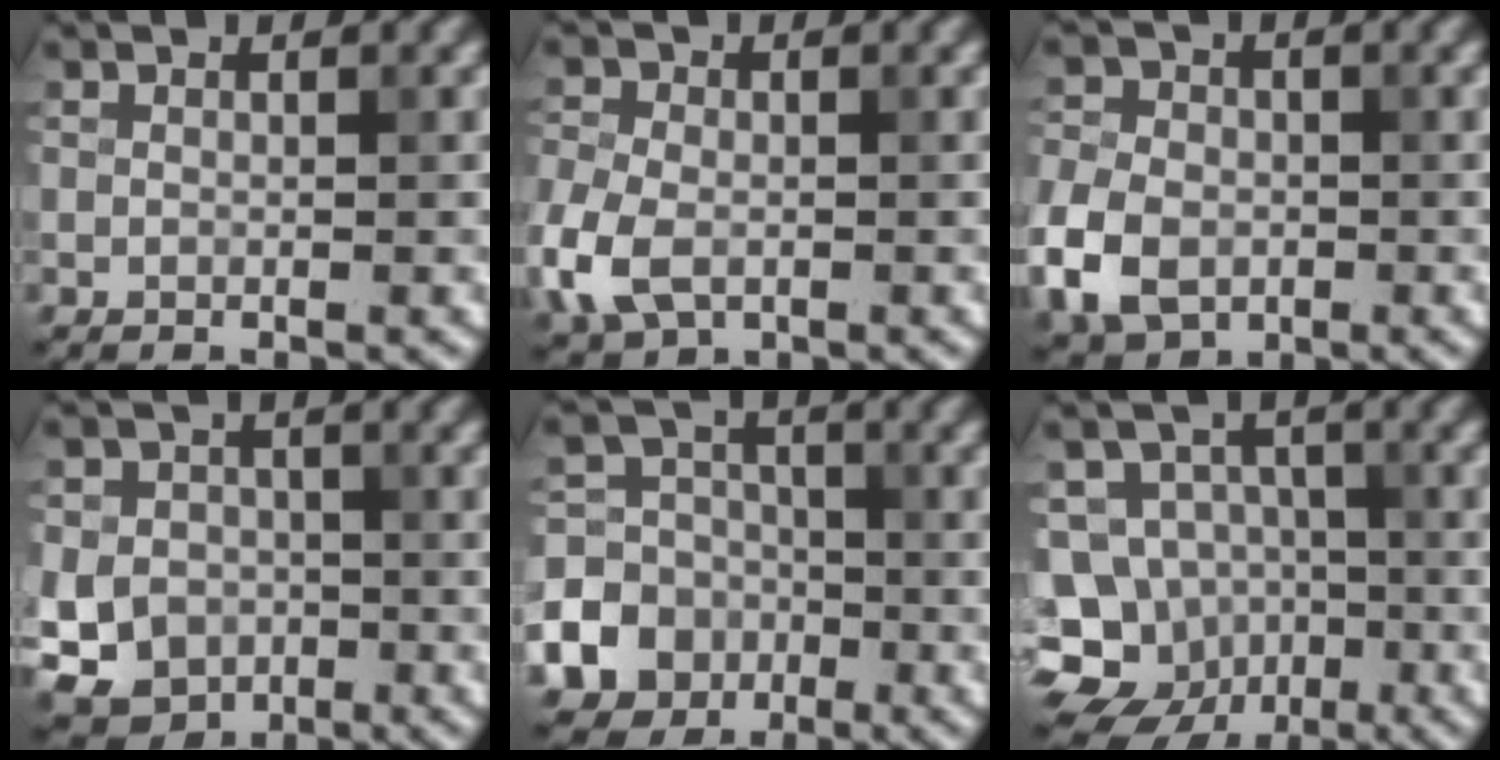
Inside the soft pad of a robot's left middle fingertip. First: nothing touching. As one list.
[{"total": 5.6, "force": [-2.0, 3.8, 3.7], "torque": [-0.096, -0.009, -0.046]}, {"total": 6.8, "force": [-2.4, 4.9, 4.0], "torque": [-0.097, -0.012, -0.058]}, {"total": 8.4, "force": [-2.3, 7.6, 2.8], "torque": [-0.056, -0.012, -0.067]}, {"total": 10.9, "force": [-4.6, 9.6, 2.5], "torque": [-0.056, -0.031, -0.093]}, {"total": 10.8, "force": [-5.3, 9.0, 2.8], "torque": [-0.044, 0.000, -0.094]}]